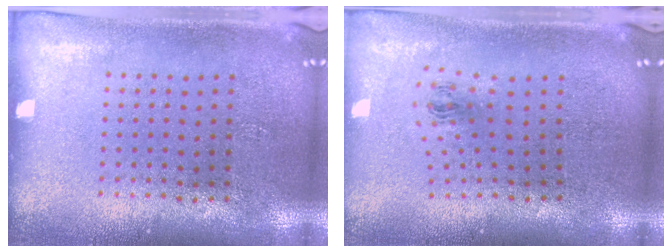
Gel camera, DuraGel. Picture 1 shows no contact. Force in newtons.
{"total": 1.1, "press": 0.4, "slide": 1.0}